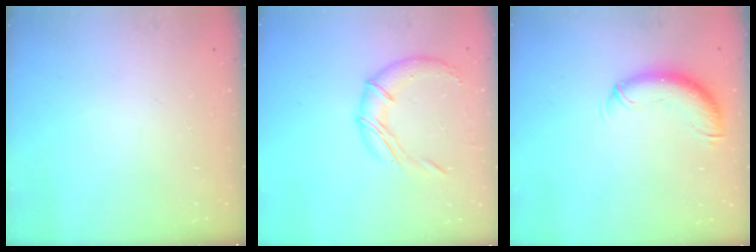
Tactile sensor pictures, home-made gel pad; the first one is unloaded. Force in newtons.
{"total": 11.6, "press": 11.5, "slide": 1.5}
{"total": 10.9, "press": 10.7, "slide": 2.1}